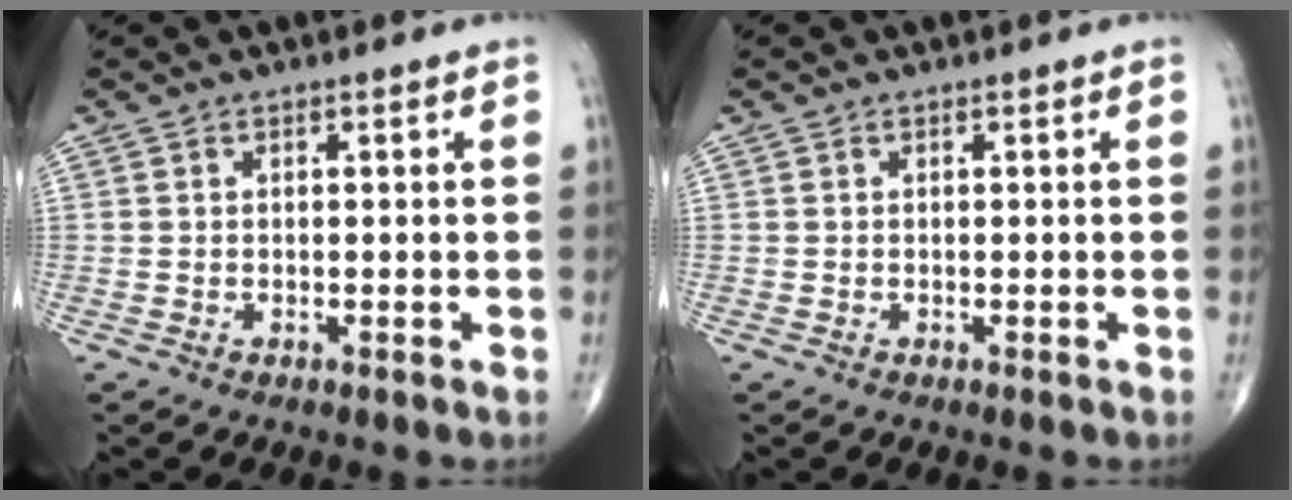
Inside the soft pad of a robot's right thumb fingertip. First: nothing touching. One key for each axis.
{"total": 0.0}